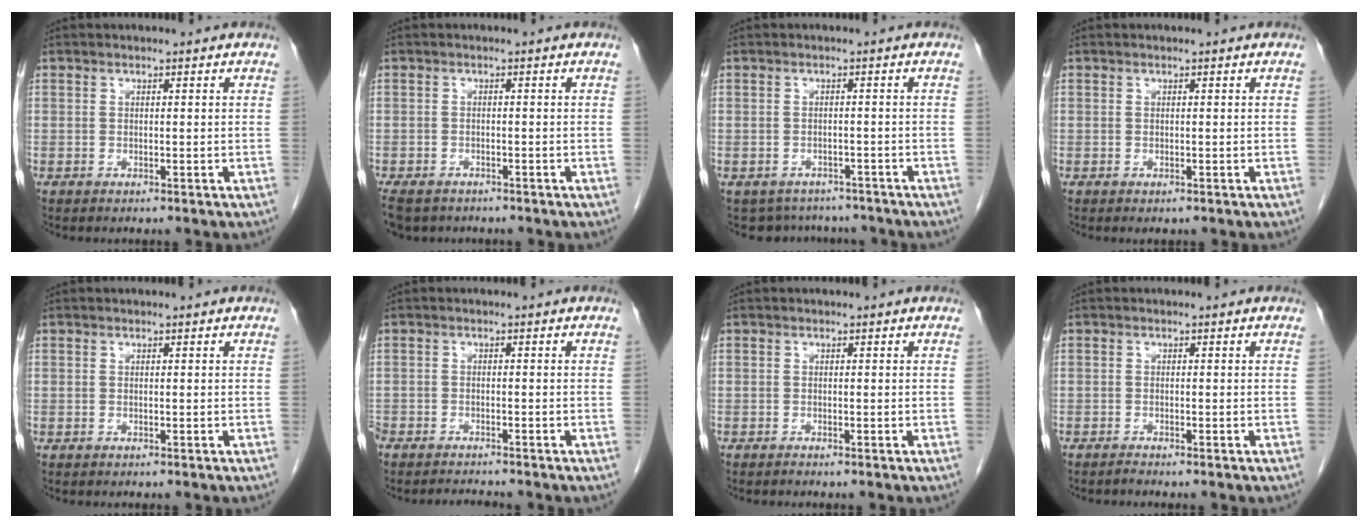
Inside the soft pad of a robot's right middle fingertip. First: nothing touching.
{"total": 6.5, "force": [-4.9, 3.5, 2.4], "torque": [-0.045, -0.006, -0.074]}
{"total": 6.5, "force": [-5.7, 3.2, 0.4], "torque": [0.000, 0.011, -0.065]}
{"total": 0.0}
{"total": 0.0}
{"total": 3.6, "force": [-3.6, 0.6, 0.6], "torque": [-0.011, -0.011, -0.061]}
{"total": 0.0}
{"total": 0.5, "force": [-0.5, -0.1, 0.0], "torque": [-0.002, -0.002, -0.011]}